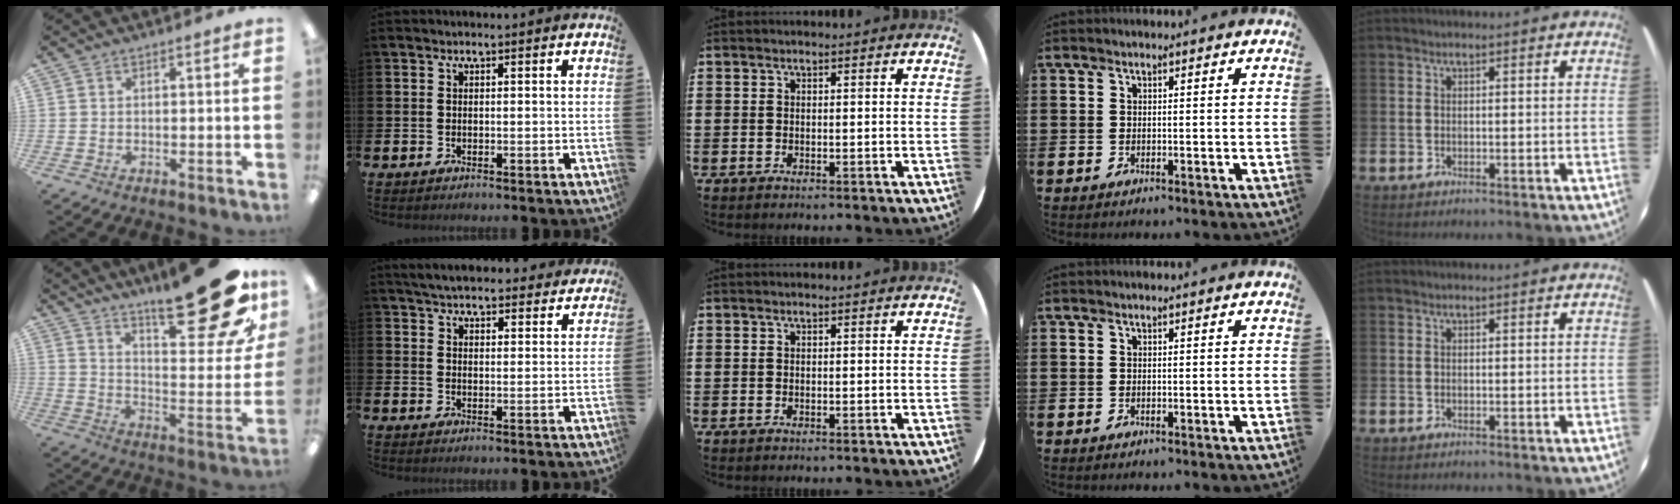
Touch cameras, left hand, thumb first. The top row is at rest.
{"thumb": {"total": 25.4, "force": [16.8, 7.6, 17.5], "torque": [-0.231, -0.115, 0.268]}, "index": {"total": 5.2, "force": [5.0, 1.0, 0.7], "torque": [-0.026, -0.029, 0.090]}}